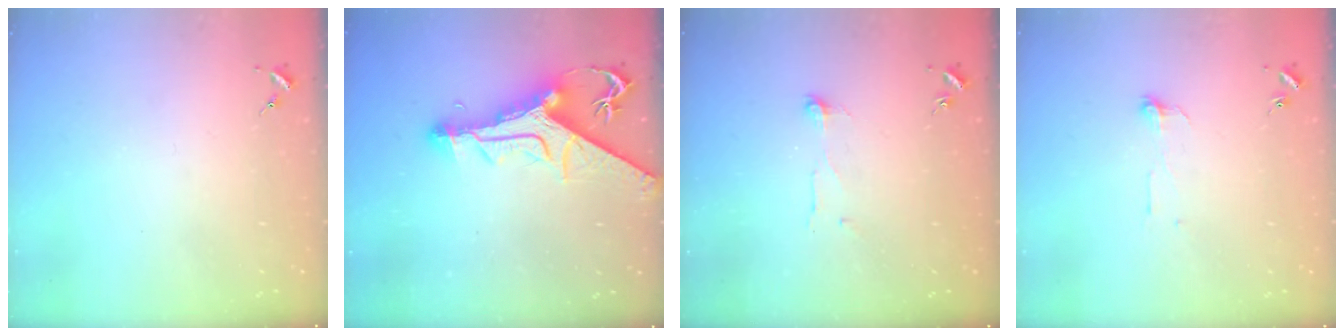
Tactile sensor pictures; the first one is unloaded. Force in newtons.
{"total": 15.7, "press": 15.5, "slide": 2.0}
{"total": 4.1, "press": 4.1, "slide": 0.3}
{"total": 5.1, "press": 5.0, "slide": 0.5}